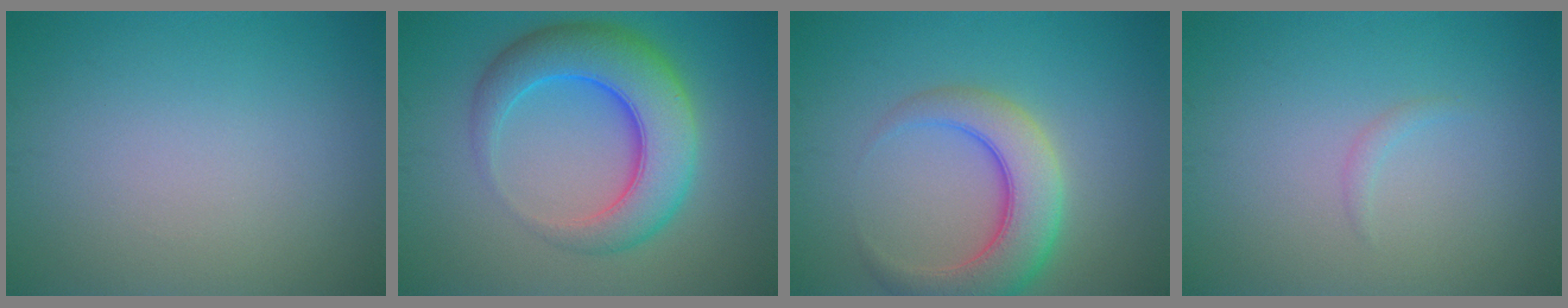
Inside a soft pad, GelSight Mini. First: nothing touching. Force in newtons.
{"total": 8.1, "press": 8.1, "slide": 0.2}
{"total": 6.1, "press": 6.1, "slide": 0.5}
{"total": 0.7, "press": 0.6, "slide": 0.1}